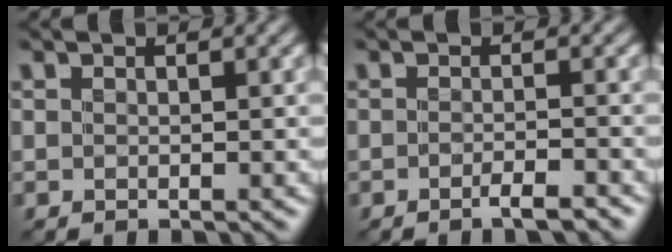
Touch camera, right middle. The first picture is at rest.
{"total": 1.9, "force": [-1.3, 0.3, 1.4], "torque": [-0.016, 0.001, -0.027]}